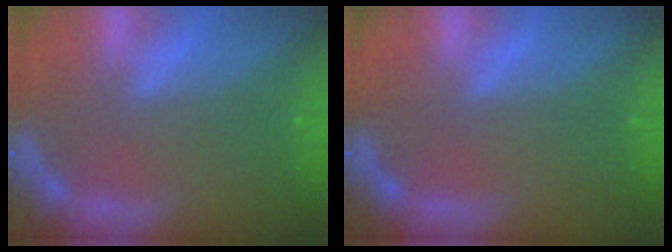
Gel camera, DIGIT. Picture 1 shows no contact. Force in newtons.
{"total": 0.0}